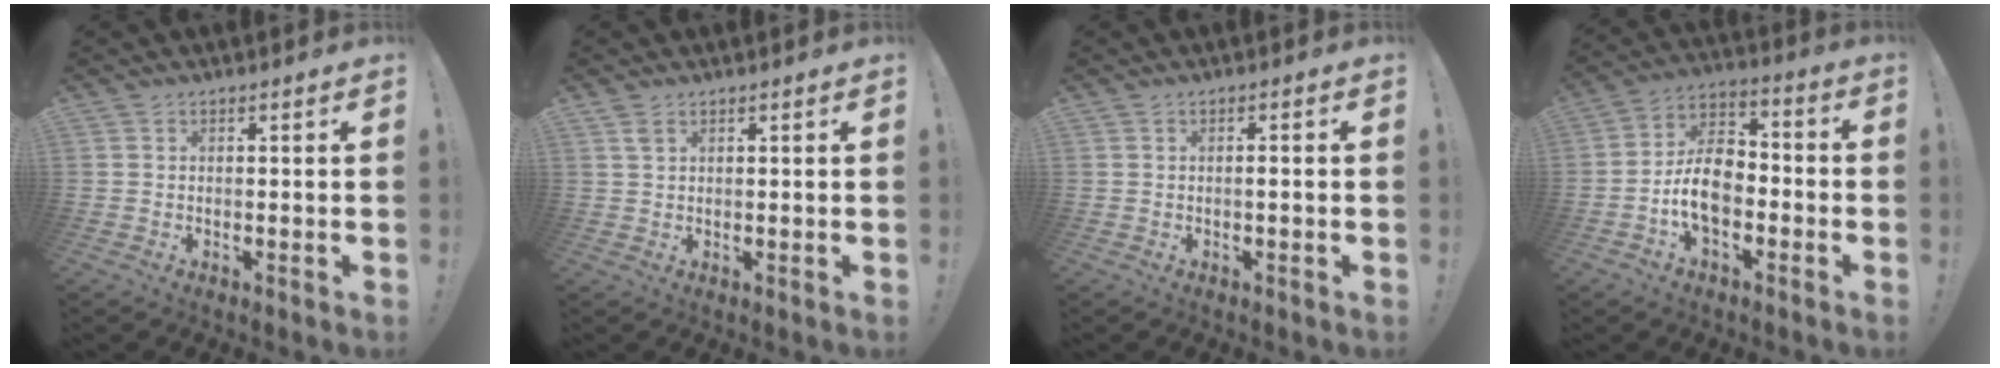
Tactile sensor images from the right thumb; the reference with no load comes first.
{"total": 2.0, "force": [1.2, 0.9, 1.4], "torque": [-0.028, 0.002, 0.021]}
{"total": 1.3, "force": [-0.6, -0.1, 1.1], "torque": [-0.028, 0.004, -0.011]}
{"total": 12.4, "force": [-3.9, 8.0, 8.5], "torque": [-0.155, 0.031, -0.069]}